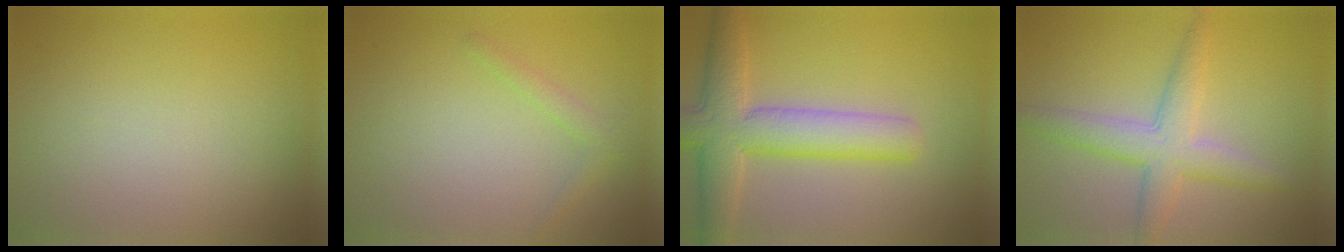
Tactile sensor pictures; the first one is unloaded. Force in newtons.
{"total": 1.3, "press": 1.3, "slide": 0.1}
{"total": 6.8, "press": 6.8, "slide": 0.3}
{"total": 4.5, "press": 4.5, "slide": 0.1}